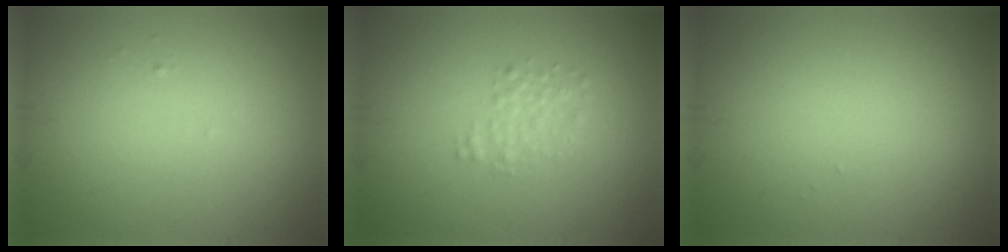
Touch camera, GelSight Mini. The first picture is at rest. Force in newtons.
{"total": 1.6, "press": 1.6, "slide": 0.0}
{"total": 0.0}